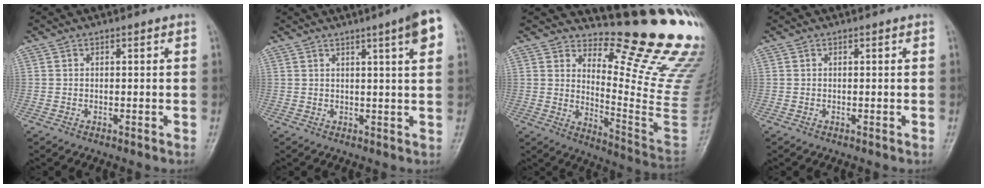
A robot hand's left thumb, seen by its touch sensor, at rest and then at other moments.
{"total": 7.0, "force": [3.2, 0.4, 6.2], "torque": [-0.082, -0.005, 0.040]}
{"total": 20.4, "force": [14.6, 3.7, 13.8], "torque": [-0.165, -0.160, 0.202]}
{"total": 0.0}